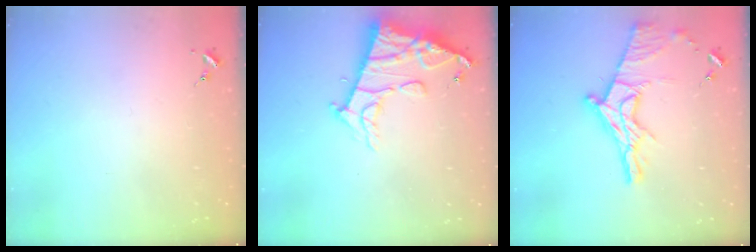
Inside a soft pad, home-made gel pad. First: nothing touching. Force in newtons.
{"total": 14.5, "press": 14.5, "slide": 1.2}
{"total": 18.9, "press": 18.9, "slide": 1.3}